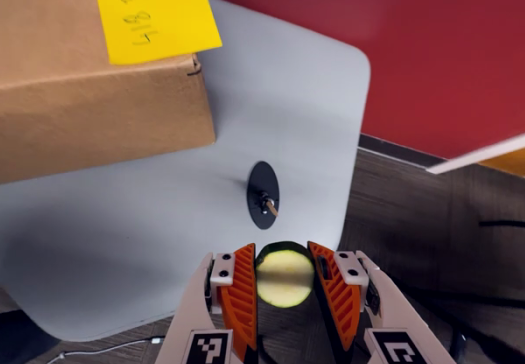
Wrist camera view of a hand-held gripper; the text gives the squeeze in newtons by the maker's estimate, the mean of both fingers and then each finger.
{"total": 11.4, "left": 11.8, "right": 11.0}